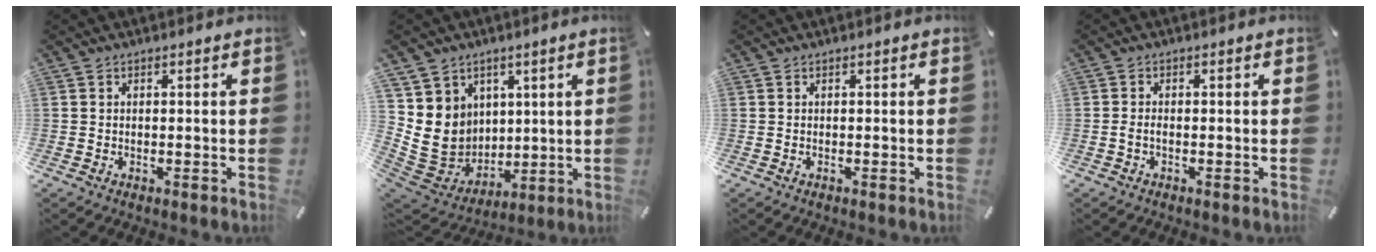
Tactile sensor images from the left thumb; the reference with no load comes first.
{"total": 11.7, "force": [2.0, 11.4, 1.8], "torque": [-0.044, -0.028, 0.050]}
{"total": 0.0}
{"total": 1.2, "force": [-0.5, 0.3, 1.0], "torque": [-0.019, 0.000, -0.008]}